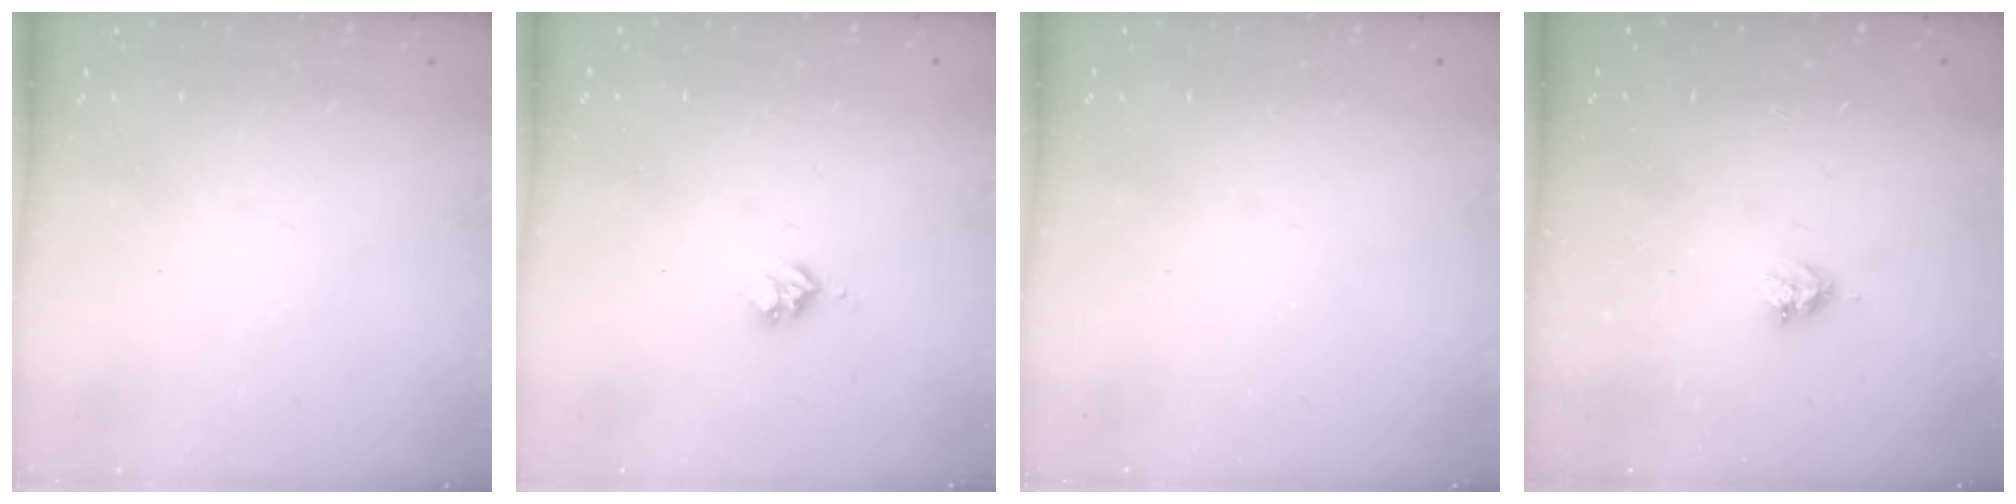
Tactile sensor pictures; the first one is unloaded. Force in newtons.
{"total": 2.5, "press": 2.5, "slide": 0.3}
{"total": 0.0}
{"total": 3.5, "press": 3.4, "slide": 0.5}